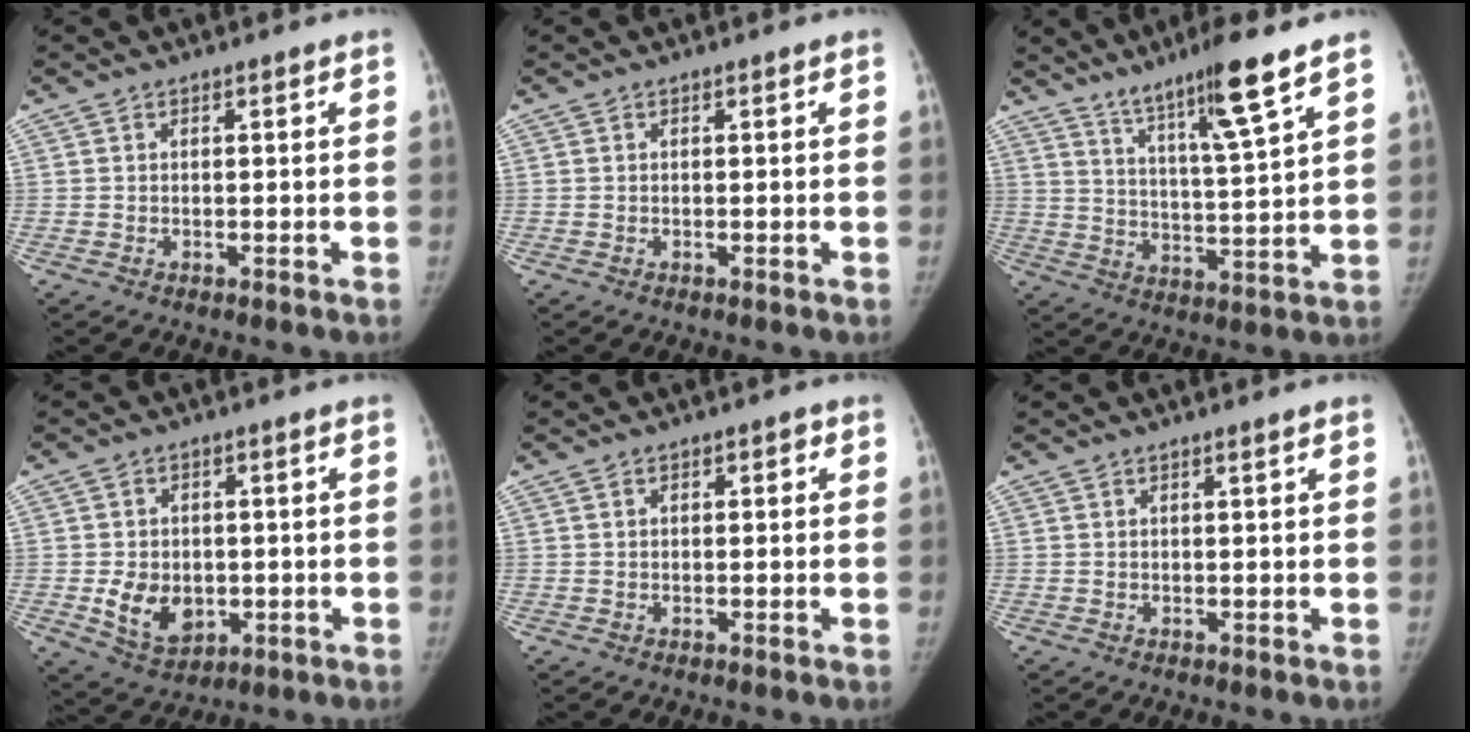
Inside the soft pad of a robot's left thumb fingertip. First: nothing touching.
{"total": 0.0}
{"total": 12.1, "force": [8.3, 0.0, 8.8], "torque": [-0.150, -0.050, 0.145]}
{"total": 8.4, "force": [-1.4, 6.4, 5.2], "torque": [-0.063, -0.004, -0.009]}
{"total": 1.4, "force": [0.4, 0.9, 1.0], "torque": [-0.008, 0.005, 0.004]}
{"total": 0.6, "force": [0.3, -0.1, 0.5], "torque": [-0.012, -0.002, 0.009]}